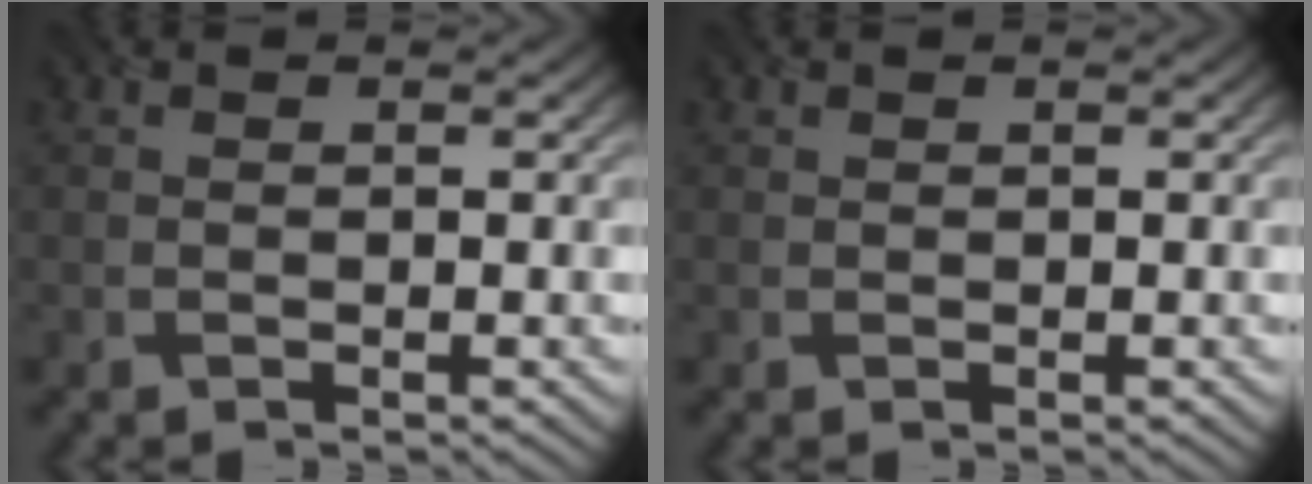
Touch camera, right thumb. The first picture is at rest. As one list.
[{"total": 0.0}]